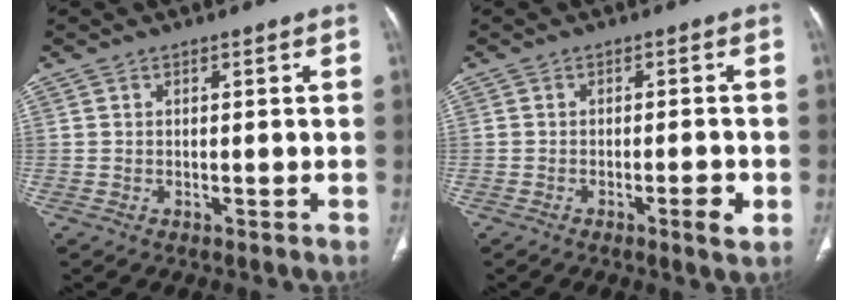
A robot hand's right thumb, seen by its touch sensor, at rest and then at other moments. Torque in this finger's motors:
{"motor_torque": [-0.45, 0.29, 0.07, 0.52, -0.05]}